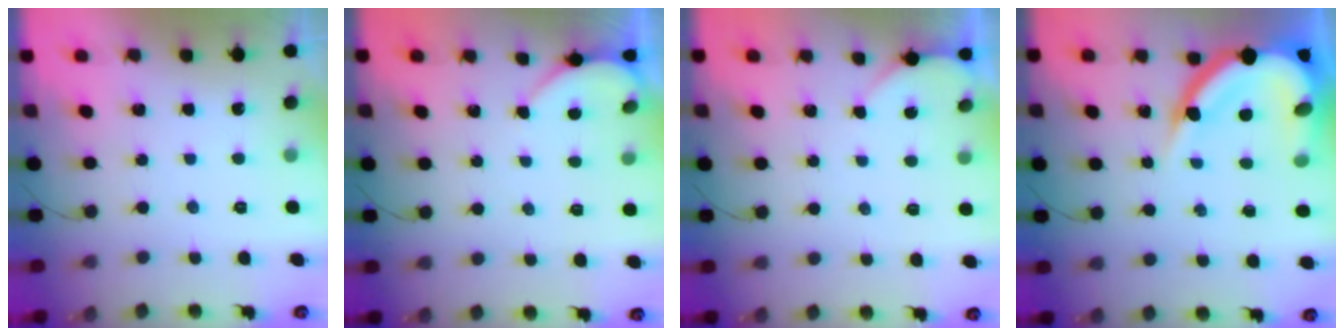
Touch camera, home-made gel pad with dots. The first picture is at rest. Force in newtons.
{"total": 3.0, "press": 3.0, "slide": 0.2}
{"total": 1.9, "press": 1.9, "slide": 0.3}
{"total": 16.2, "press": 16.2, "slide": 1.6}